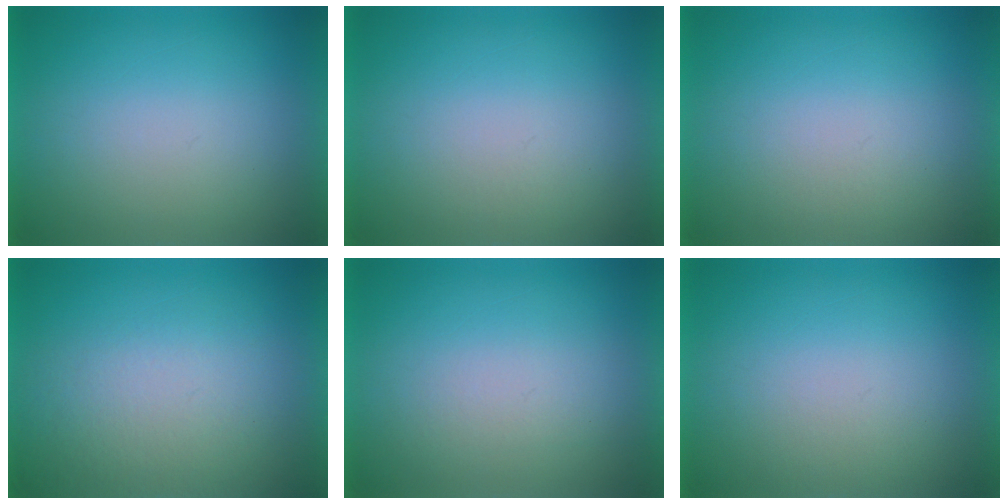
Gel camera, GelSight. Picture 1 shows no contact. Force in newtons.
{"total": 1.2}
{"total": 1.0}
{"total": 5.7}
{"total": 1.5}
{"total": 1.1}